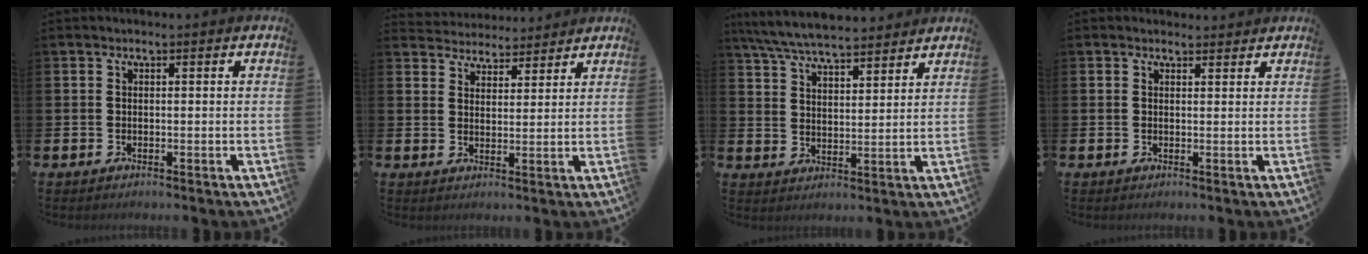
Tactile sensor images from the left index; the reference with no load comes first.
{"total": 4.2, "force": [4.0, 1.0, -0.4], "torque": [-0.015, -0.020, 0.074]}
{"total": 6.9, "force": [6.6, 0.9, 1.8], "torque": [-0.065, -0.027, 0.121]}
{"total": 1.1, "force": [1.1, 0.4, 0.1], "torque": [0.007, 0.001, 0.017]}